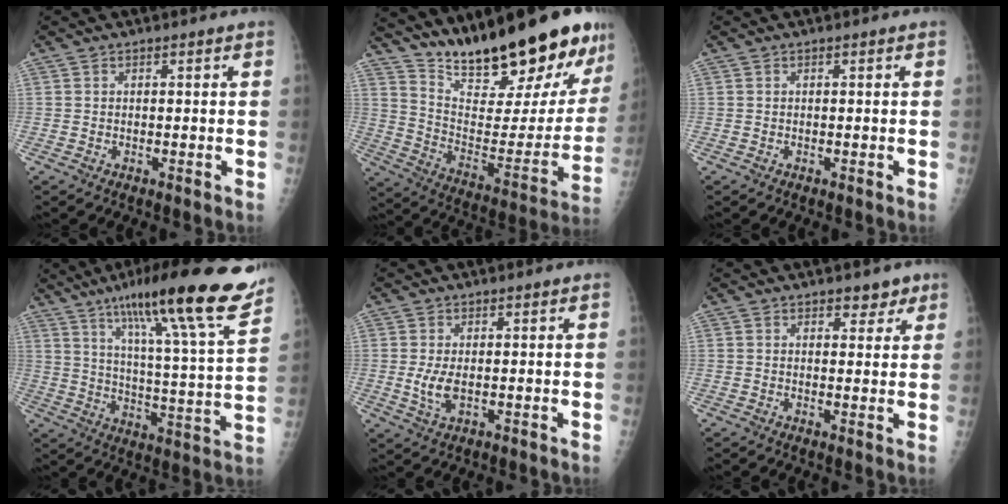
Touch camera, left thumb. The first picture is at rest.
{"total": 27.5, "force": [21.0, 6.7, 16.5], "torque": [-0.222, -0.101, 0.320]}
{"total": 0.0}
{"total": 24.2, "force": [16.9, 2.2, 17.1], "torque": [-0.246, -0.061, 0.253]}
{"total": 3.8, "force": [-0.2, 1.9, 3.3], "torque": [-0.072, -0.010, -0.002]}
{"total": 3.4, "force": [2.3, 2.0, 1.6], "torque": [0.008, -0.010, 0.028]}